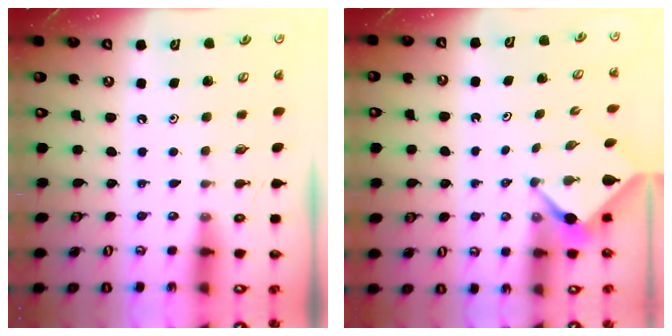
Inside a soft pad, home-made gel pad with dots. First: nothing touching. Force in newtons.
{"total": 2.6, "press": 2.6, "slide": 0.3}